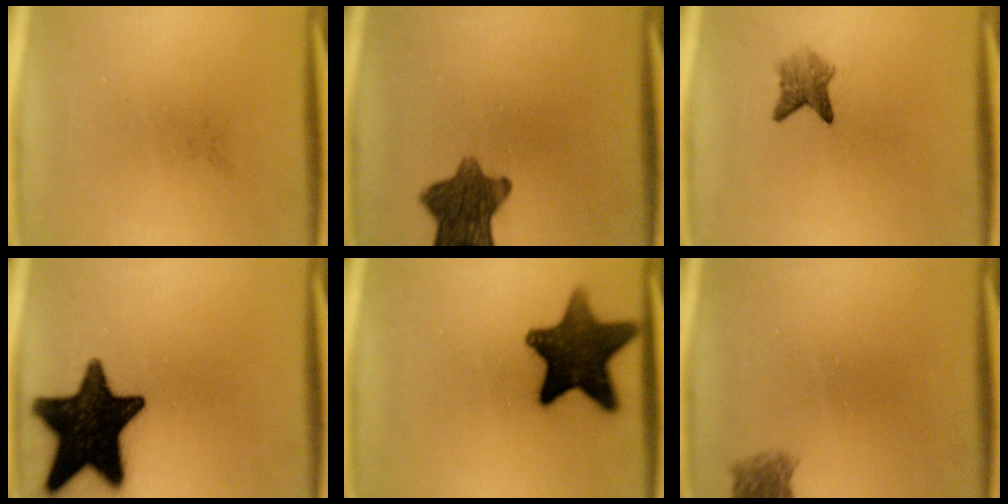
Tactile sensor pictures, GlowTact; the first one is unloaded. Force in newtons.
{"total": 9.9}
{"total": 2.9}
{"total": 19.0}
{"total": 14.4}
{"total": 2.6}